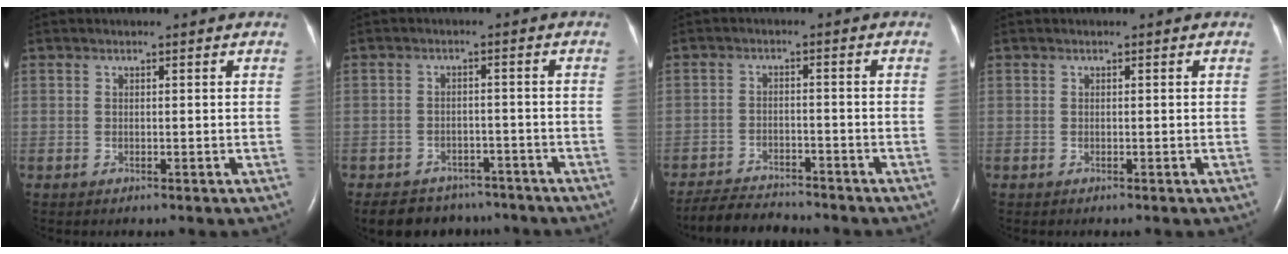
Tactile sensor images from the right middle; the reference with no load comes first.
{"total": 8.9, "force": [-7.5, 4.5, 1.6], "torque": [-0.019, 0.006, -0.098]}
{"total": 7.2, "force": [-6.9, 1.1, 1.6], "torque": [-0.029, -0.015, -0.114]}
{"total": 0.0}